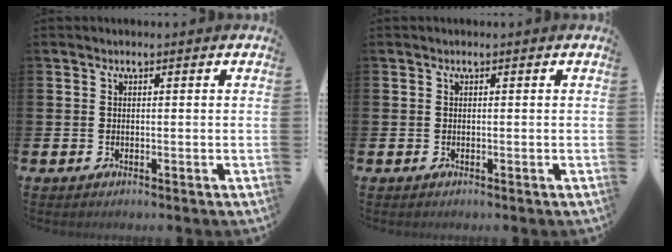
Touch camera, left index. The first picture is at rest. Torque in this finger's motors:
{"motor_torque": [0.00, 0.00, 0.00, 0.00]}